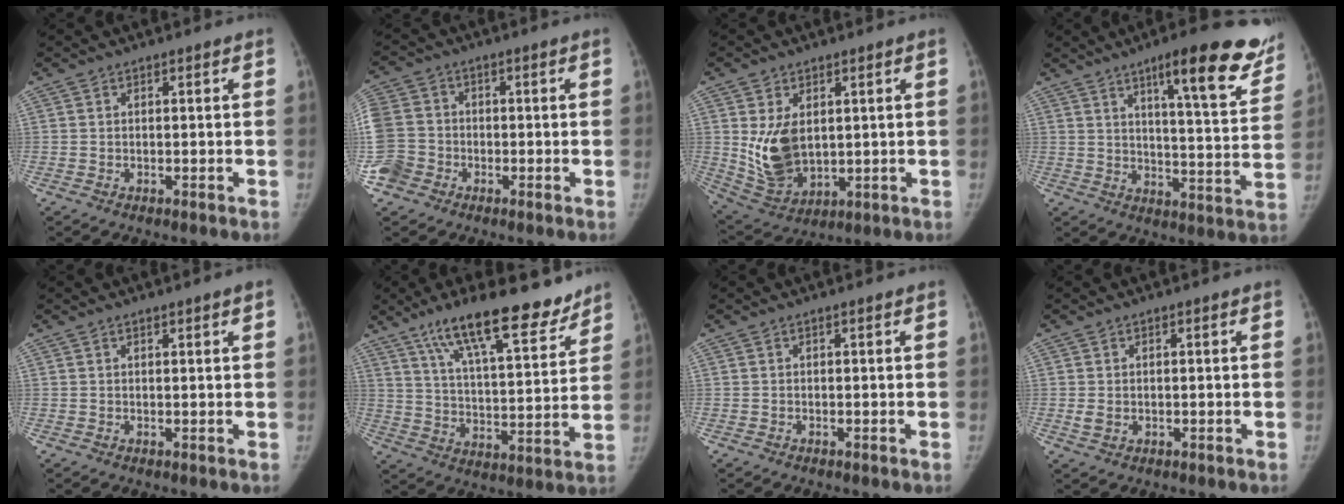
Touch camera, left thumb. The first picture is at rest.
{"total": 12.8, "force": [-3.0, 11.3, 5.3], "torque": [-0.143, 0.023, -0.056]}
{"total": 11.2, "force": [1.7, 7.5, 8.2], "torque": [-0.130, -0.023, 0.053]}
{"total": 18.9, "force": [12.1, 3.9, 14.0], "torque": [-0.151, -0.057, 0.160]}
{"total": 1.4, "force": [0.9, 0.1, 1.1], "torque": [-0.017, -0.002, 0.013]}
{"total": 19.5, "force": [13.9, 5.4, 12.6], "torque": [-0.172, -0.063, 0.228]}
{"total": 0.0}
{"total": 1.8, "force": [0.0, 1.4, 1.2], "torque": [-0.016, -0.003, 0.005]}